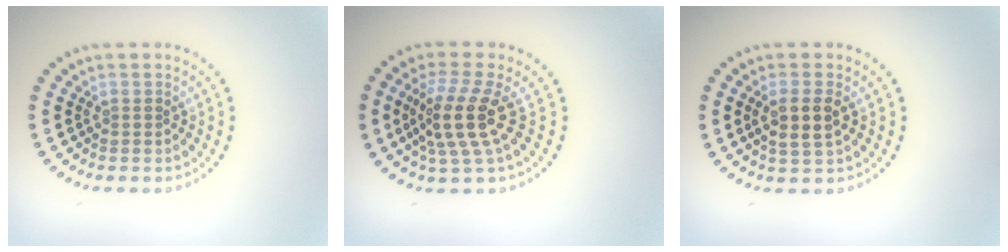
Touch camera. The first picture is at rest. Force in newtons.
{"total": 4.2, "press": 3.5, "slide": 2.4}
{"total": 2.7, "press": 2.5, "slide": 1.1}